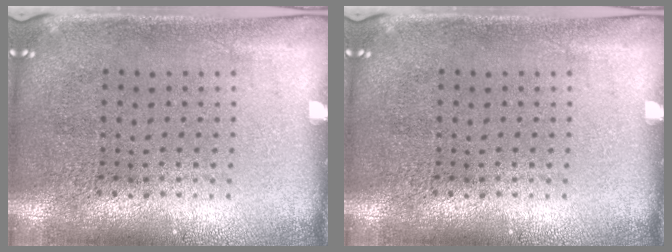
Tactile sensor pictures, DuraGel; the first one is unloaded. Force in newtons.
{"total": 0.0}